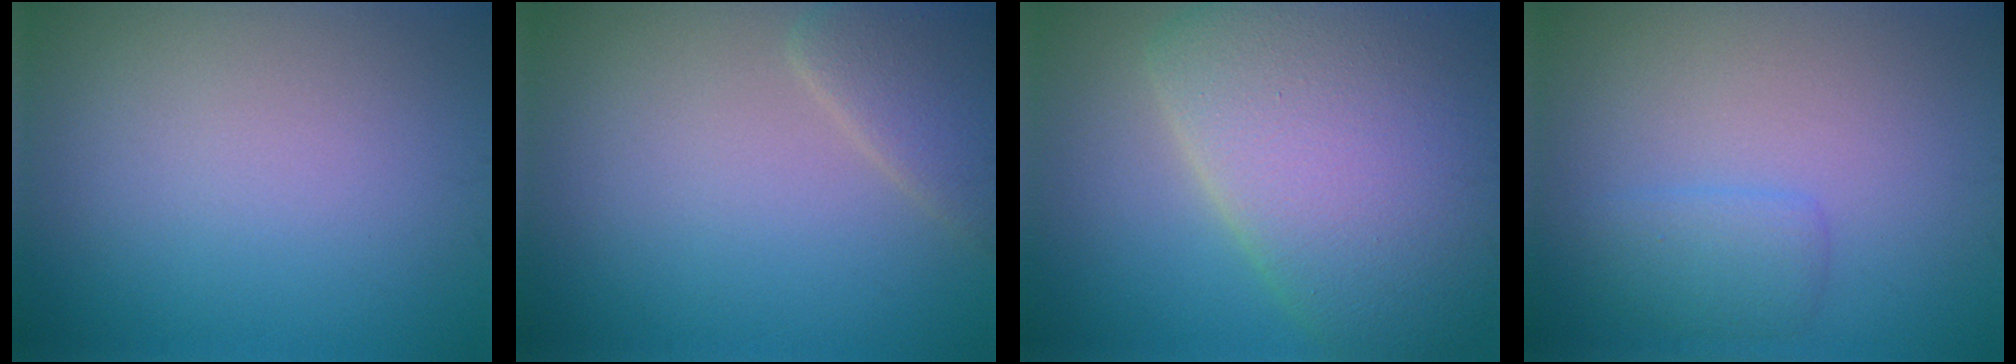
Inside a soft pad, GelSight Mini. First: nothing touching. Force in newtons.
{"total": 3.0, "press": 3.0, "slide": 0.3}
{"total": 12.1, "press": 12.0, "slide": 1.0}
{"total": 1.9, "press": 1.9, "slide": 0.1}